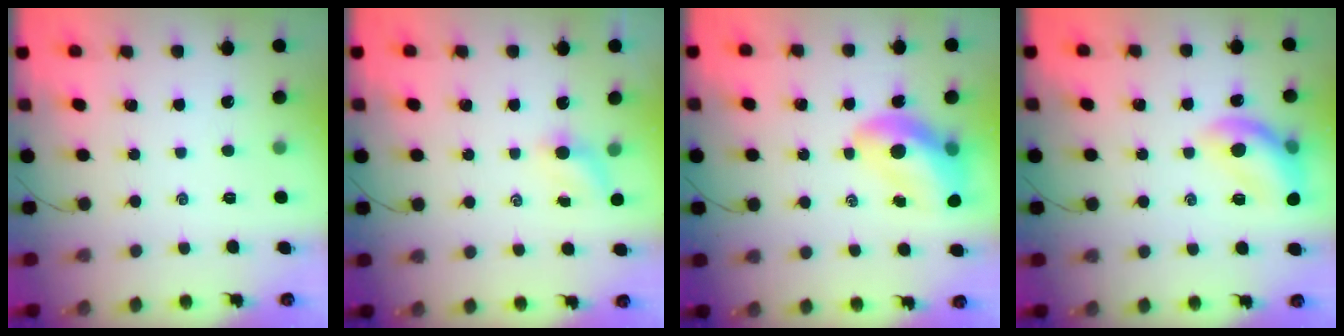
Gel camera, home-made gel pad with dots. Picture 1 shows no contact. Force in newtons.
{"total": 4.0, "press": 3.8, "slide": 1.2}
{"total": 11.9, "press": 11.4, "slide": 3.5}
{"total": 13.5, "press": 13.4, "slide": 1.5}